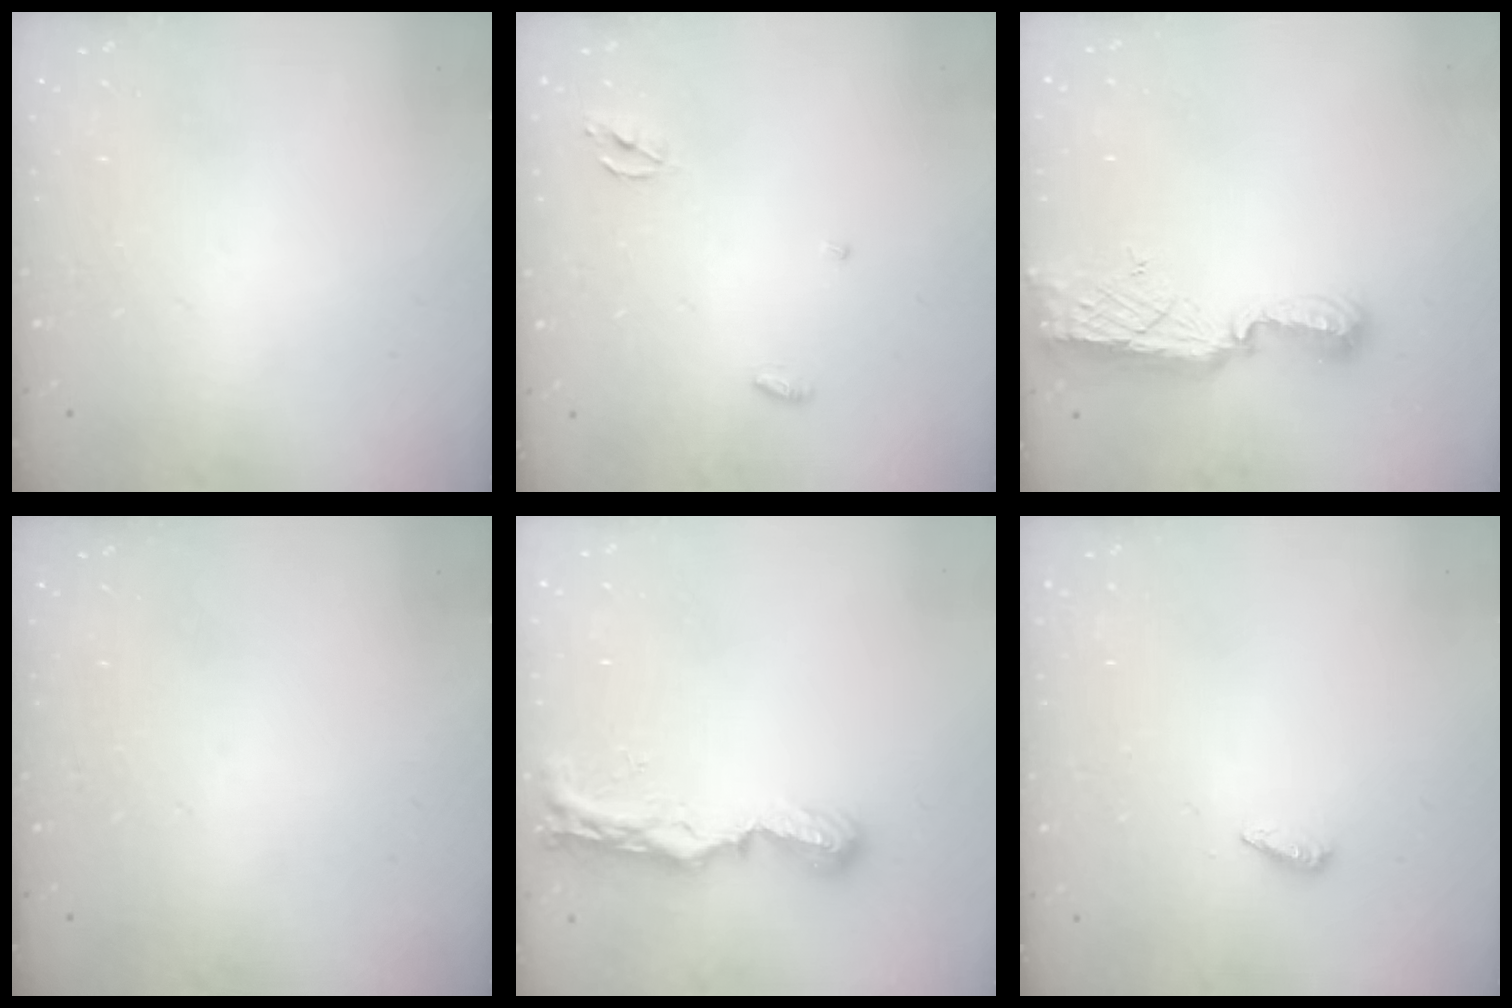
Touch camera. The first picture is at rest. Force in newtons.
{"total": 3.1, "press": 3.1, "slide": 0.2}
{"total": 11.5, "press": 10.3, "slide": 5.0}
{"total": 0.0}
{"total": 8.3, "press": 8.3, "slide": 0.6}
{"total": 2.9, "press": 2.9, "slide": 0.3}